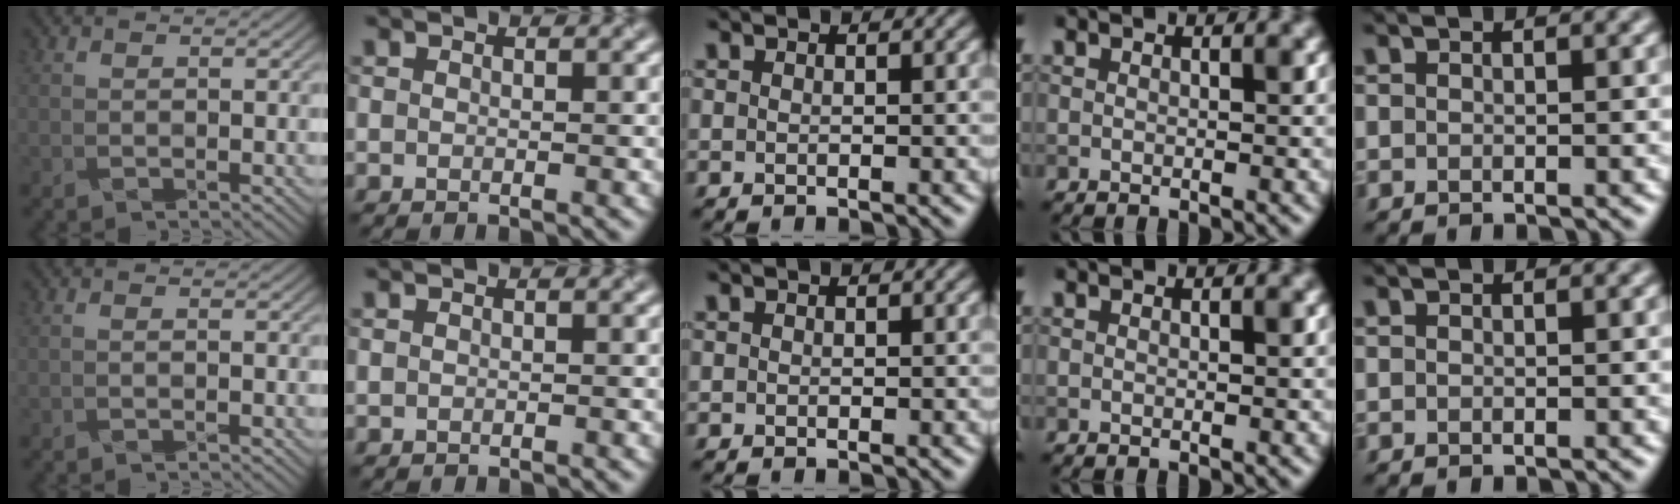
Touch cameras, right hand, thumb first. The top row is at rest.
{"thumb": {"total": 0.6, "force": [-0.5, -0.2, 0.2], "torque": [-0.001, 0.002, -0.010]}}